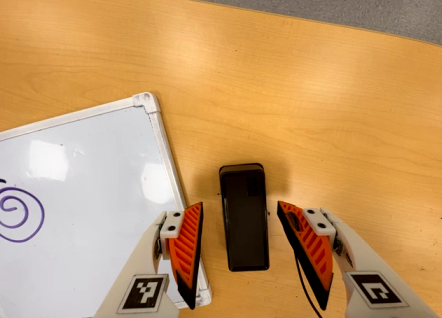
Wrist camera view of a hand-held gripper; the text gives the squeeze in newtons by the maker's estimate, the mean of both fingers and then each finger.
{"total": 0.0}